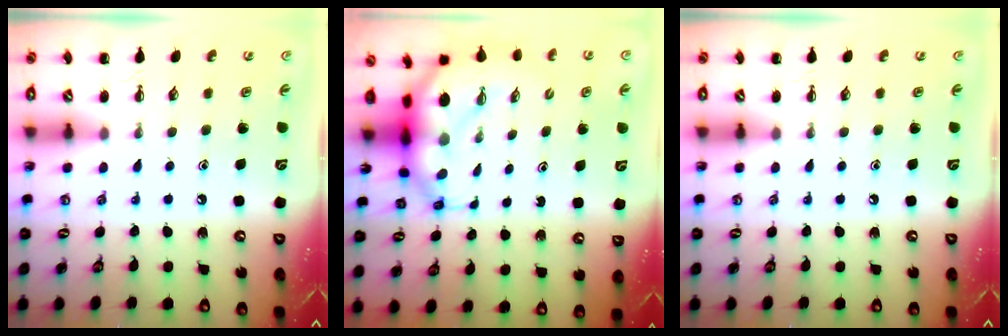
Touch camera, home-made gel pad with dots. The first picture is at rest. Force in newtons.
{"total": 7.4, "press": 7.1, "slide": 2.3}
{"total": 0.0}